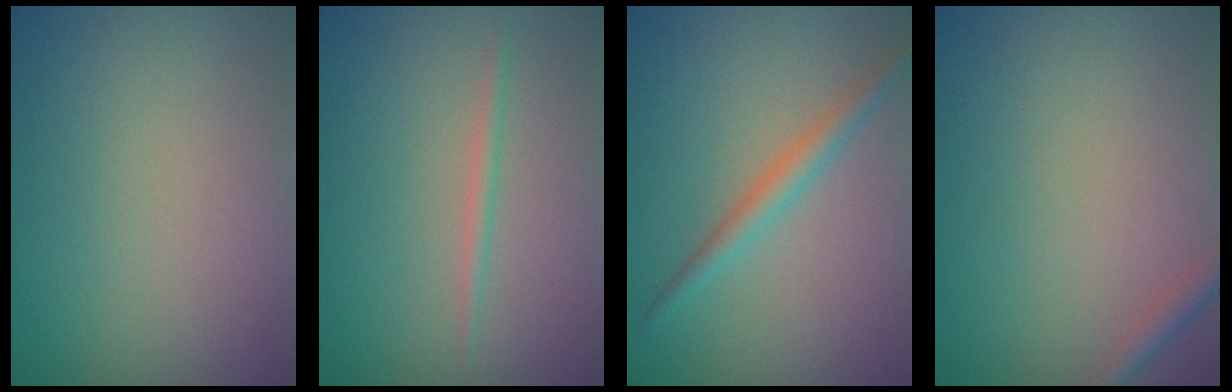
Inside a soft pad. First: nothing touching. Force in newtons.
{"total": 0.7, "press": 0.7, "slide": 0.1}
{"total": 2.2, "press": 2.2, "slide": 0.0}
{"total": 1.3, "press": 1.3, "slide": 0.1}